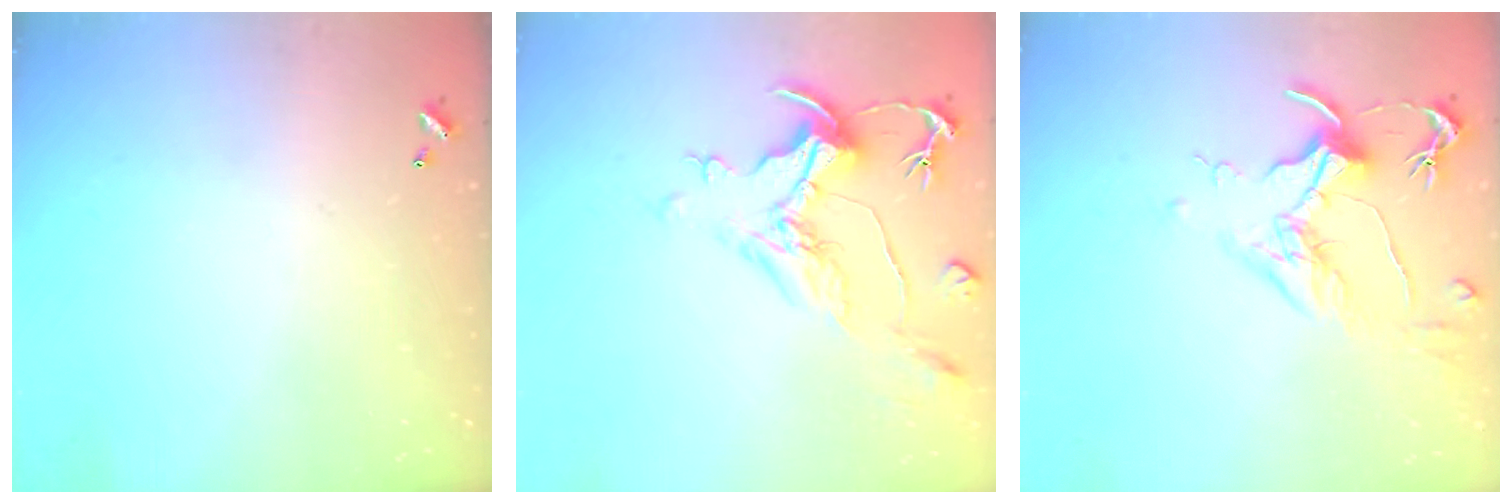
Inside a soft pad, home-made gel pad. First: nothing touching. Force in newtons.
{"total": 1.8, "press": 0.8, "slide": 1.5}
{"total": 1.8, "press": 1.5, "slide": 0.9}